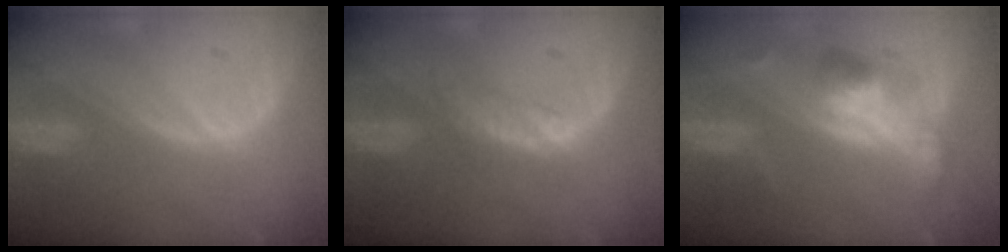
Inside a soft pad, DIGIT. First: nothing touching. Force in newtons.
{"total": 2.3, "press": 2.3, "slide": 0.2}
{"total": 5.5, "press": 5.3, "slide": 1.6}